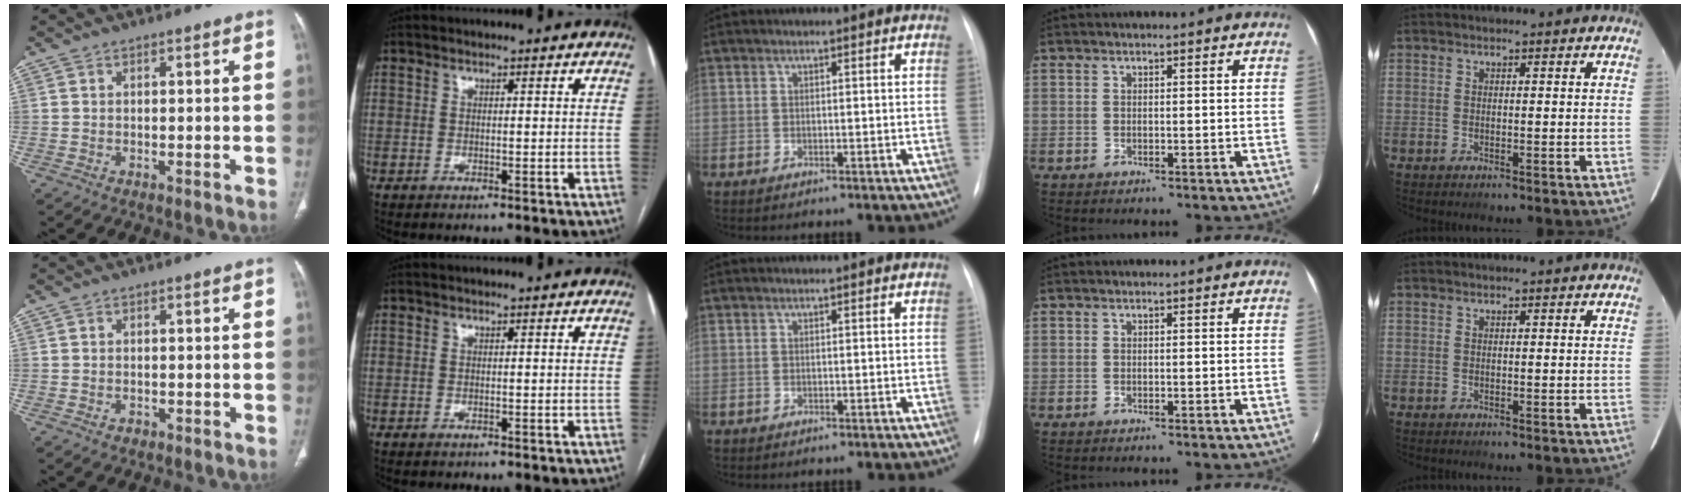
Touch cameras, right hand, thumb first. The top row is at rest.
{"thumb": {"total": 0.9, "force": [-0.6, 0.6, 0.4], "torque": [-0.007, 0.004, -0.007]}, "index": {"total": 0.5, "force": [-0.4, 0.2, 0.1], "torque": [-0.007, 0.000, -0.007]}}